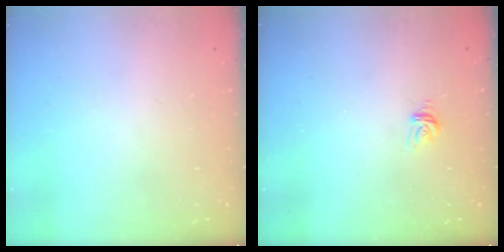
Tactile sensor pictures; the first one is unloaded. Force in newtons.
{"total": 3.4, "press": 3.4, "slide": 0.2}